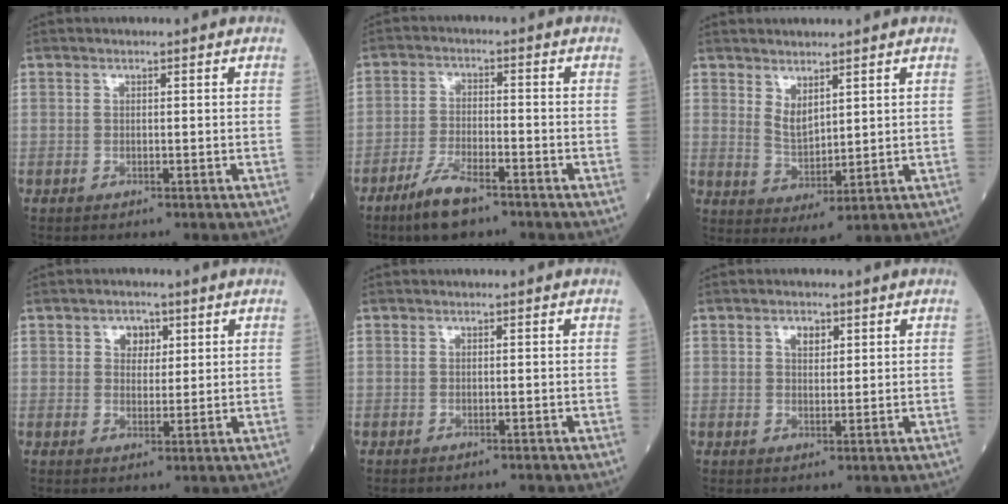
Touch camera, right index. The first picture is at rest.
{"total": 6.3, "force": [-4.6, 1.5, 4.1], "torque": [-0.089, -0.008, -0.083]}
{"total": 4.3, "force": [2.5, 1.4, 3.3], "torque": [-0.066, -0.019, 0.058]}
{"total": 3.2, "force": [1.4, 2.3, 1.7], "torque": [-0.022, 0.005, 0.023]}
{"total": 0.0}
{"total": 2.3, "force": [1.1, 1.3, 1.5], "torque": [-0.026, 0.003, 0.018]}